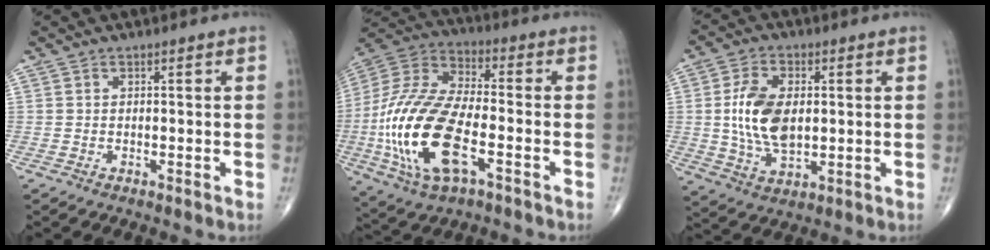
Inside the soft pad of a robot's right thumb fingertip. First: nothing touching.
{"total": 23.0, "force": [-6.2, 10.4, 19.6], "torque": [-0.426, 0.014, -0.109]}
{"total": 11.6, "force": [0.9, 6.7, 9.4], "torque": [-0.172, -0.004, 0.023]}